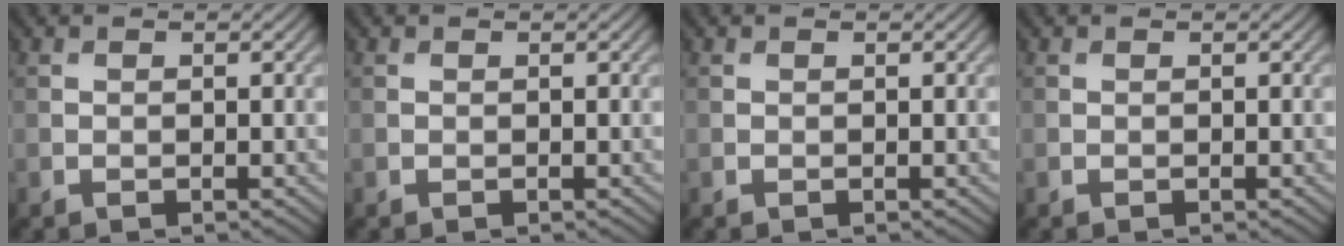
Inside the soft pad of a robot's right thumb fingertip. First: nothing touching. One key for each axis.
{"total": 0.0}
{"total": 0.0}
{"total": 0.0}